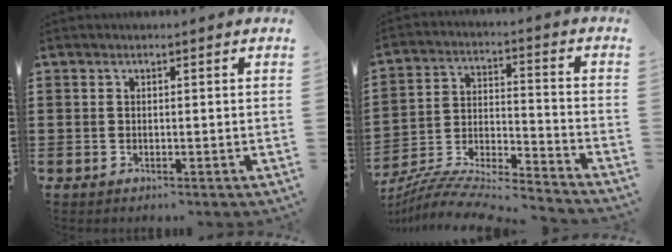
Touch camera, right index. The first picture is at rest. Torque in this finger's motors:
{"motor_torque": [-0.78, 0.56, 0.25, 0.16]}